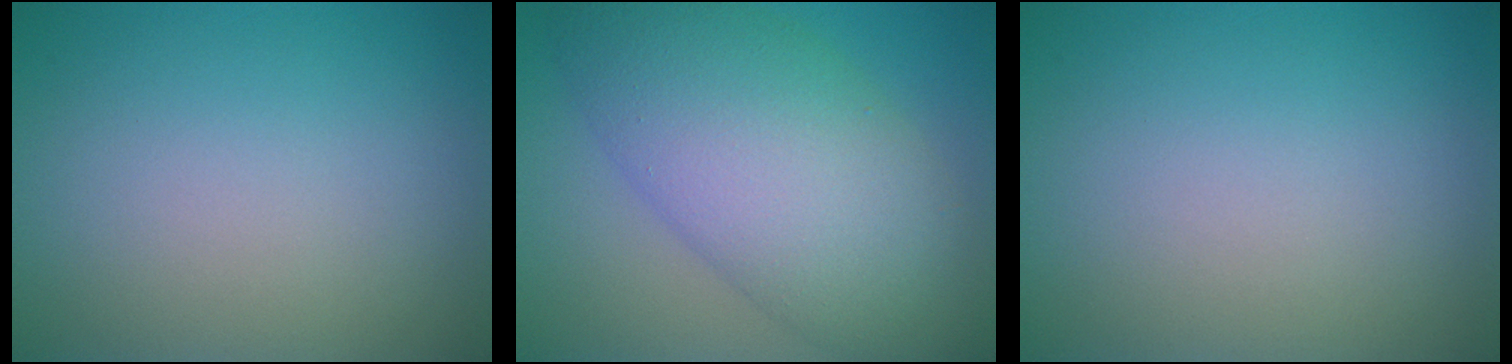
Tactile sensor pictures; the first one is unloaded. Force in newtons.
{"total": 10.8, "press": 10.8, "slide": 0.2}
{"total": 0.0}